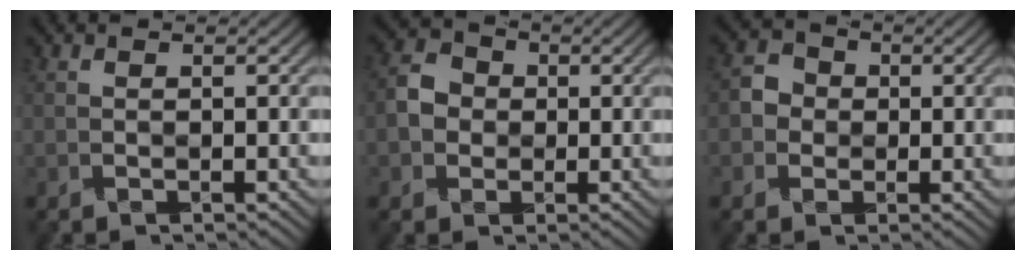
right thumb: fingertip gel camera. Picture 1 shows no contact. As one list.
[{"total": 4.4, "force": [-0.5, 4.0, 1.7], "torque": [-0.039, 0.009, -0.020]}, {"total": 3.4, "force": [-0.5, 3.2, 0.9], "torque": [-0.019, 0.007, -0.022]}]